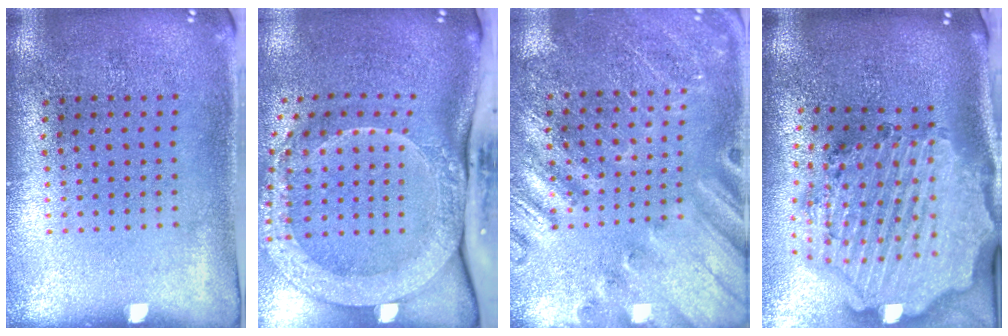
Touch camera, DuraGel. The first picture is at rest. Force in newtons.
{"total": 3.3, "press": 2.3, "slide": 2.3}
{"total": 2.3, "press": 2.3, "slide": 0.3}
{"total": 4.1, "press": 3.4, "slide": 2.3}